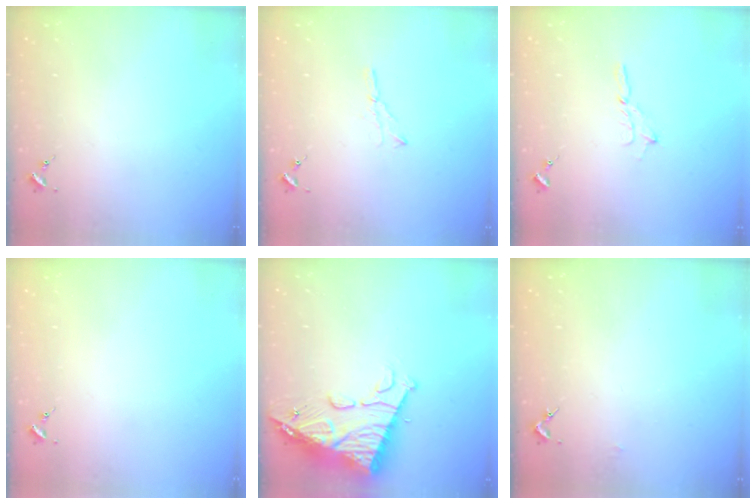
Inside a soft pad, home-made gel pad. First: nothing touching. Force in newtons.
{"total": 3.5, "press": 3.5, "slide": 0.4}
{"total": 2.3, "press": 2.3, "slide": 0.2}
{"total": 0.0}
{"total": 14.9, "press": 14.8, "slide": 1.5}
{"total": 1.4, "press": 1.4, "slide": 0.1}